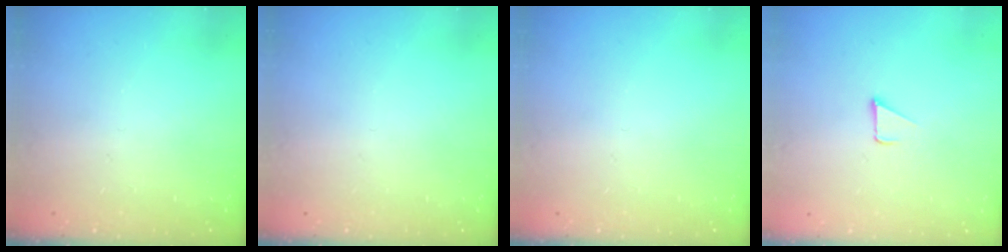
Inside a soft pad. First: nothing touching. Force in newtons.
{"total": 0.0}
{"total": 0.0}
{"total": 1.5, "press": 1.5, "slide": 0.1}